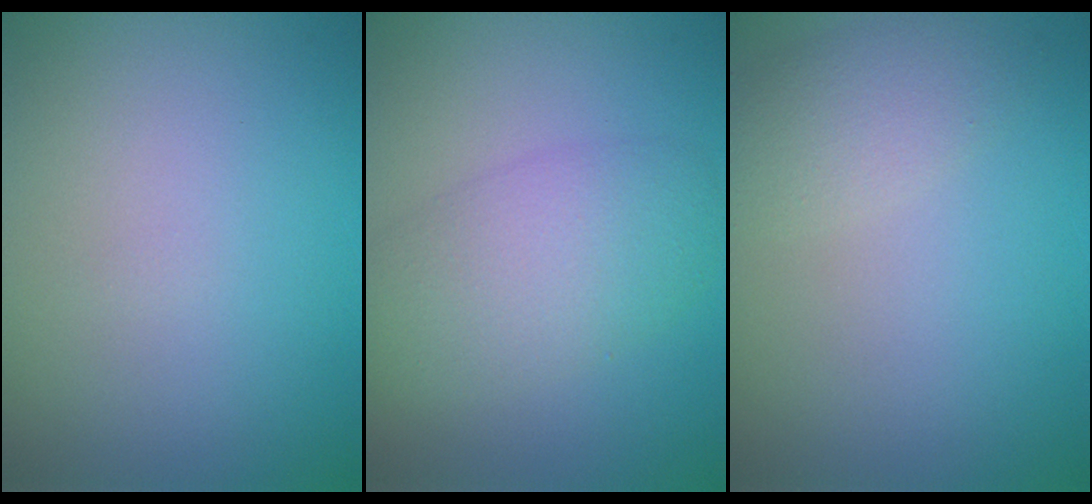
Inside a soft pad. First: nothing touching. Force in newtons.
{"total": 5.2, "press": 5.2, "slide": 0.4}
{"total": 2.5, "press": 2.5, "slide": 0.1}